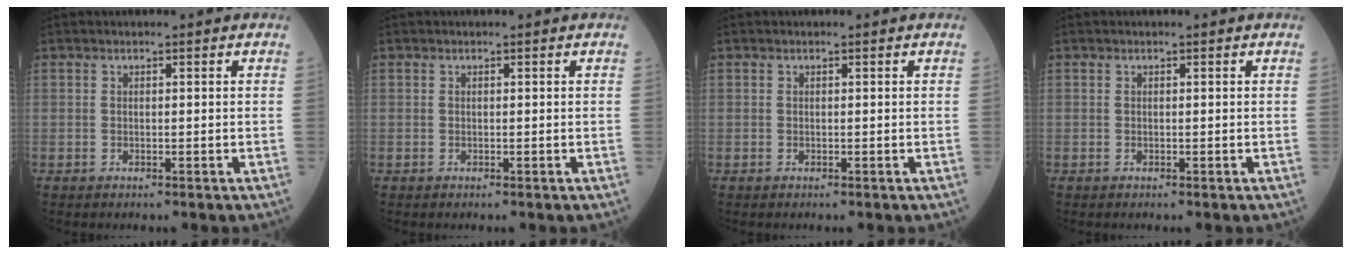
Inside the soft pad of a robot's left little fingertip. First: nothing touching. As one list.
[{"total": 0.0}, {"total": 0.0}, {"total": 0.0}]